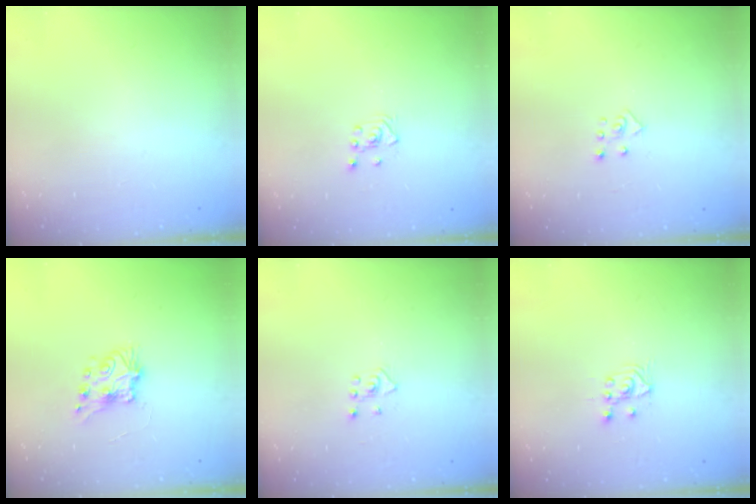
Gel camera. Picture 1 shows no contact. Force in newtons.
{"total": 2.8, "press": 2.6, "slide": 1.1}
{"total": 3.9, "press": 3.8, "slide": 0.3}
{"total": 7.8, "press": 7.8, "slide": 0.3}
{"total": 2.4, "press": 2.4, "slide": 0.5}
{"total": 2.5, "press": 2.4, "slide": 0.7}